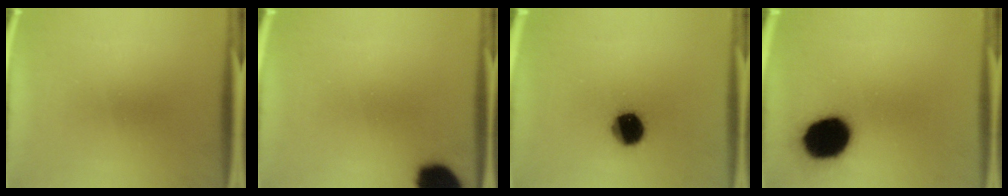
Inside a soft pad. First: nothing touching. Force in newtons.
{"total": 12.1}
{"total": 11.6}
{"total": 17.3}